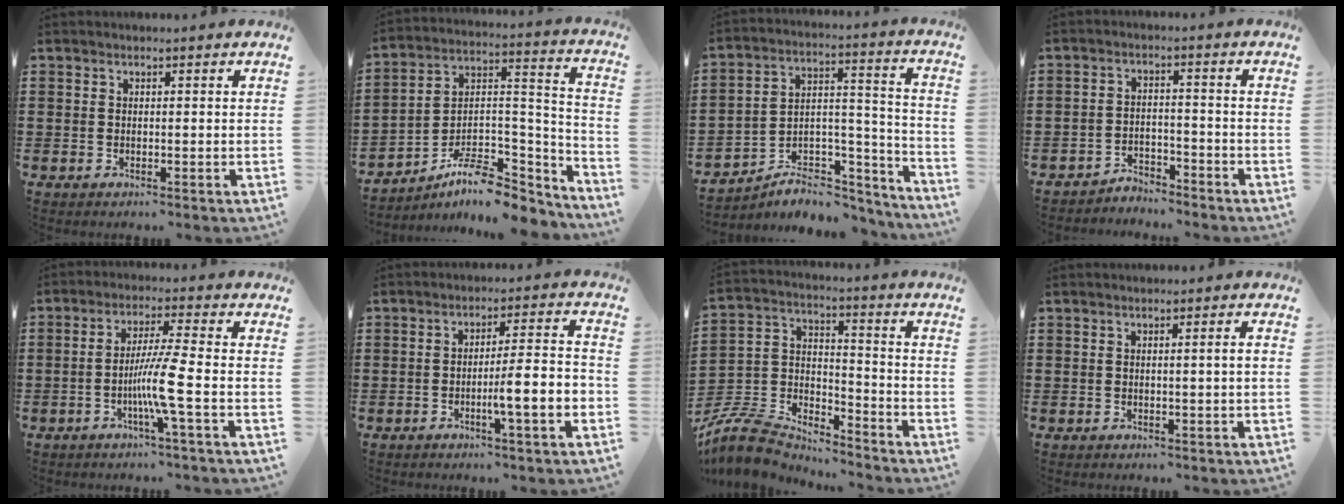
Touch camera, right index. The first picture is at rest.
{"total": 9.6, "force": [-7.4, 3.5, 5.1], "torque": [-0.093, 0.014, -0.141]}
{"total": 6.1, "force": [-4.9, 3.1, 1.8], "torque": [-0.028, 0.009, -0.091]}
{"total": 3.4, "force": [-3.4, 0.4, 0.0], "torque": [-0.008, 0.002, -0.071]}
{"total": 7.0, "force": [-2.3, -0.8, 6.6], "torque": [-0.126, -0.014, -0.048]}
{"total": 6.1, "force": [-2.5, 0.1, 5.6], "torque": [-0.093, -0.003, -0.044]}
{"total": 8.6, "force": [-8.1, 2.1, 2.0], "torque": [-0.070, -0.002, -0.167]}
{"total": 1.2, "force": [-0.1, -0.3, 1.2], "torque": [-0.019, -0.003, -0.003]}